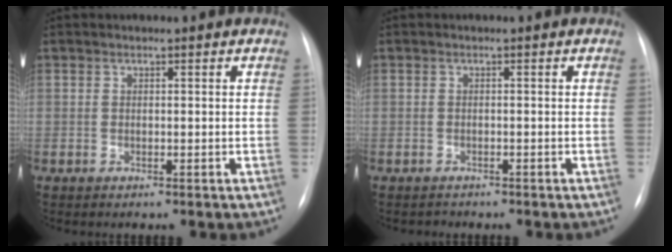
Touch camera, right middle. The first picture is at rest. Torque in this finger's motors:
{"motor_torque": [-0.32, -0.03, -0.09, -0.04]}